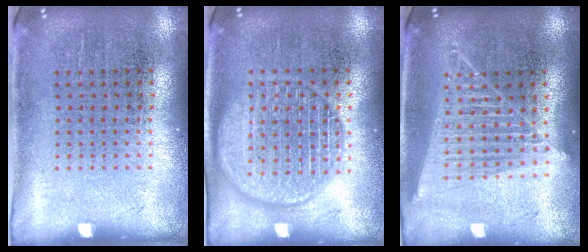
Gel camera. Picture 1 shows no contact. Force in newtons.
{"total": 2.9, "press": 2.9, "slide": 0.4}
{"total": 1.7, "press": 1.6, "slide": 0.7}